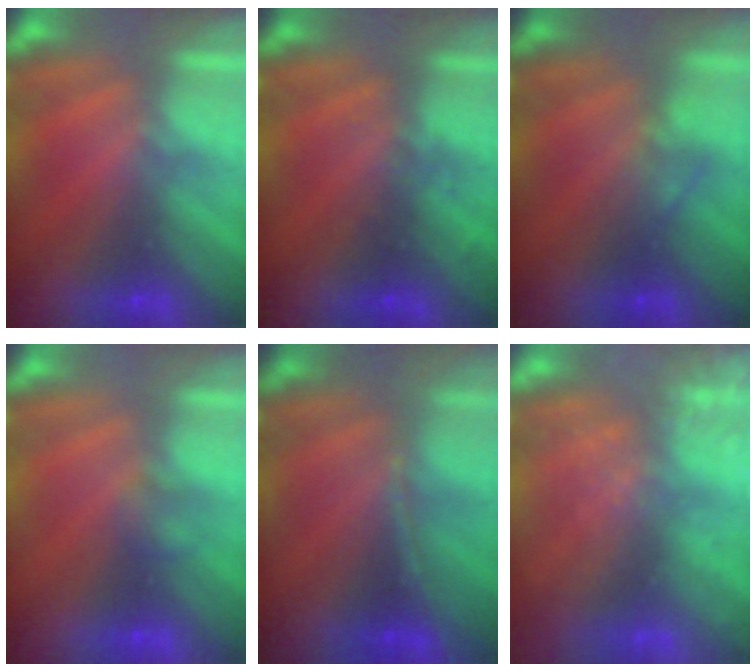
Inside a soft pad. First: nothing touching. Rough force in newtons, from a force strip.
{"total": 2.9}
{"total": 2.3}
{"total": 1.2}
{"total": 1.2}
{"total": 9.6}